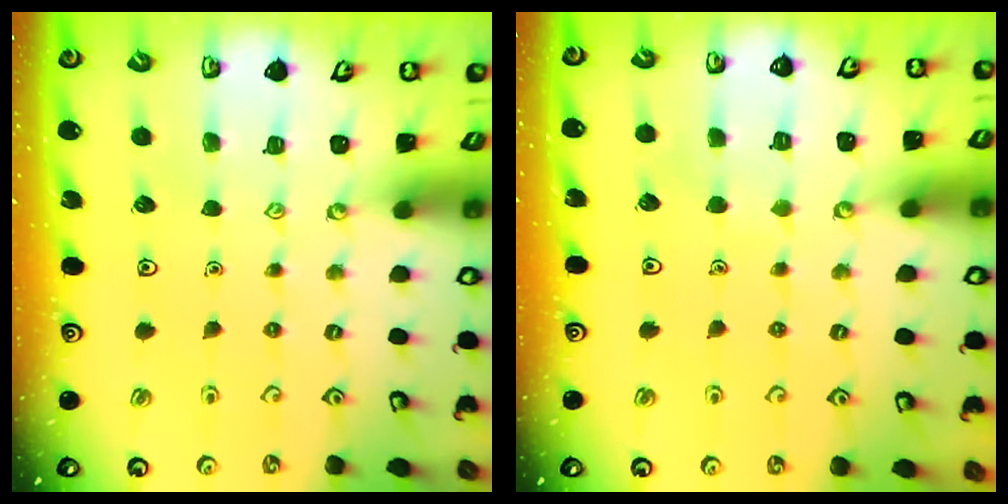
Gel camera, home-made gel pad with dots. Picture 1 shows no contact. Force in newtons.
{"total": 2.3, "press": 2.3, "slide": 0.1}